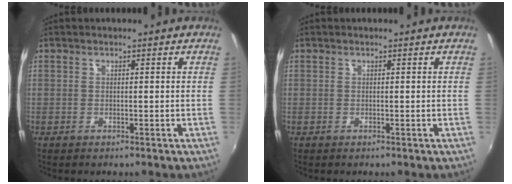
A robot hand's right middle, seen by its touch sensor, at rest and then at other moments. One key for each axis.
{"total": 0.0}